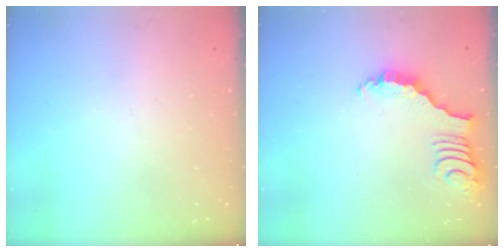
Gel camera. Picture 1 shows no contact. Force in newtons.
{"total": 2.7, "press": 2.7, "slide": 0.4}